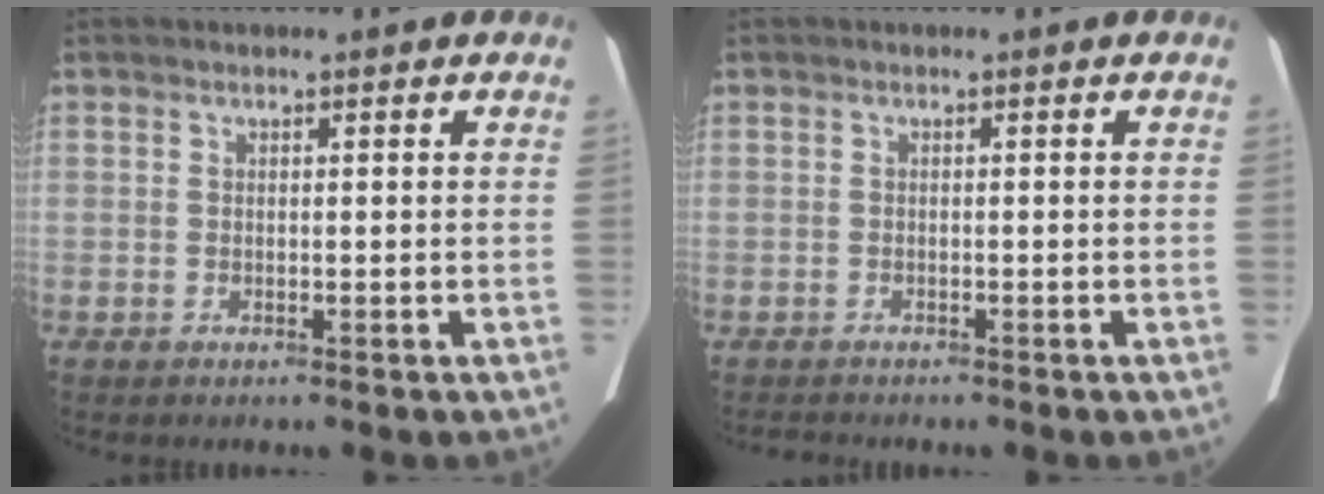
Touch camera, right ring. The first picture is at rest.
{"total": 1.7, "force": [-1.6, 0.4, 0.4], "torque": [-0.009, -0.007, -0.019]}